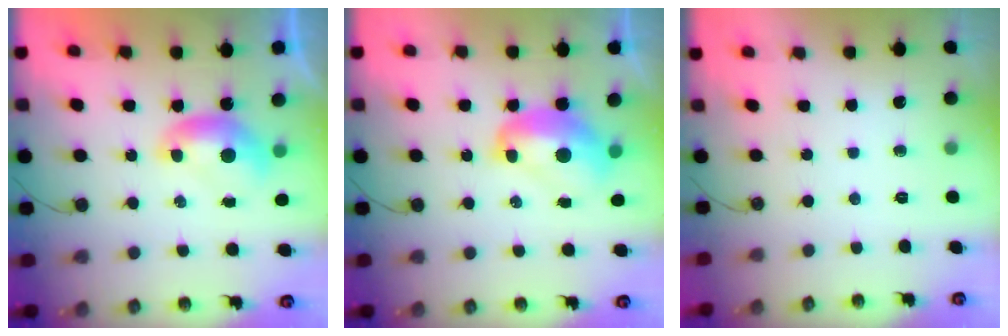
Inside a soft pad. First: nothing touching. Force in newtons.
{"total": 3.1, "press": 3.0, "slide": 0.5}
{"total": 0.0}